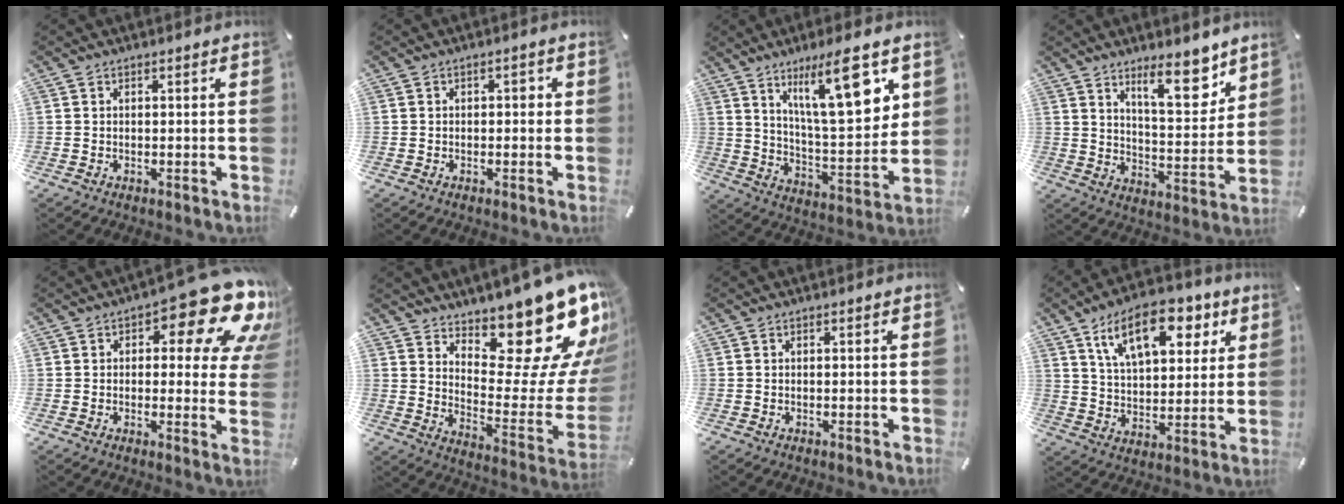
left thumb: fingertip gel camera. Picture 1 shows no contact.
{"total": 1.4, "force": [0.0, 0.8, 1.1], "torque": [-0.022, 0.007, -0.002]}
{"total": 18.1, "force": [10.1, 5.1, 14.1], "torque": [-0.226, -0.045, 0.156]}
{"total": 13.0, "force": [9.0, 4.4, 8.3], "torque": [-0.103, -0.064, 0.148]}
{"total": 16.8, "force": [8.9, 6.7, 12.5], "torque": [-0.155, -0.064, 0.144]}
{"total": 21.9, "force": [16.0, 8.6, 12.2], "torque": [-0.124, -0.137, 0.255]}
{"total": 0.0}
{"total": 17.0, "force": [9.0, 9.0, 11.2], "torque": [-0.175, -0.022, 0.152]}